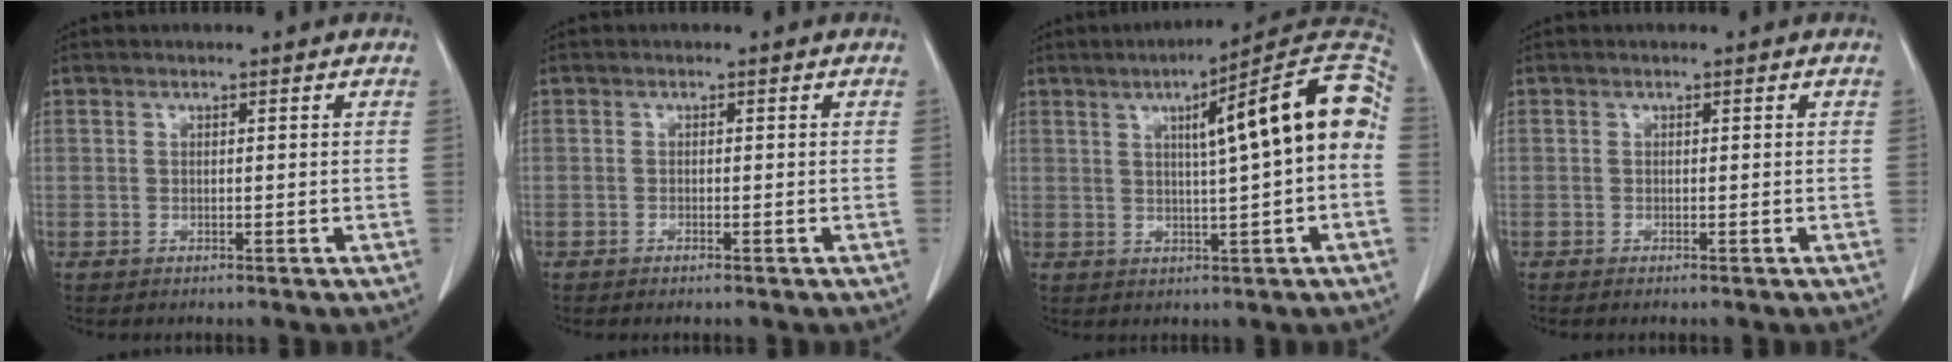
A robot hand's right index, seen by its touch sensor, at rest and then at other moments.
{"total": 0.7, "force": [-0.6, 0.1, 0.4], "torque": [-0.013, -0.002, -0.009]}
{"total": 14.2, "force": [2.0, 0.7, 14.0], "torque": [-0.189, 0.036, 0.022]}
{"total": 0.7, "force": [-0.6, 0.0, 0.4], "torque": [-0.009, -0.002, -0.010]}